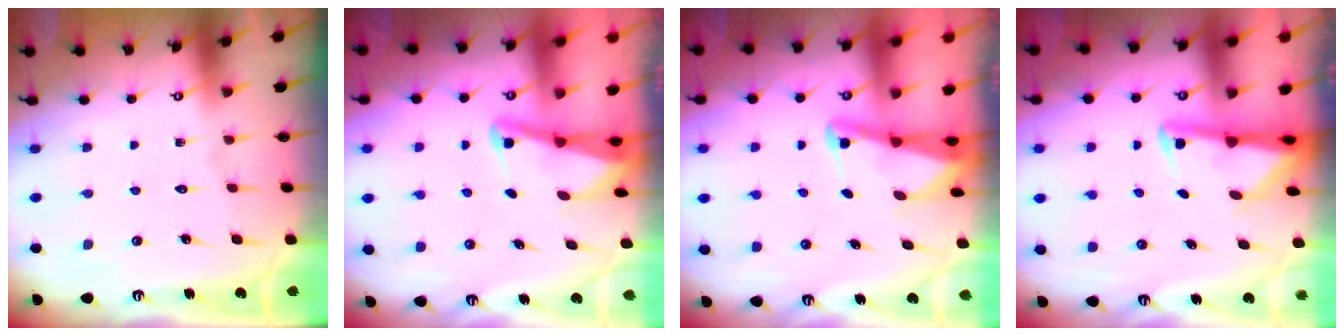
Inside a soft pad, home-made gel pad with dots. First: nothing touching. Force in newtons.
{"total": 2.5, "press": 2.5, "slide": 0.6}
{"total": 2.5, "press": 2.5, "slide": 0.4}
{"total": 3.0, "press": 2.9, "slide": 0.6}